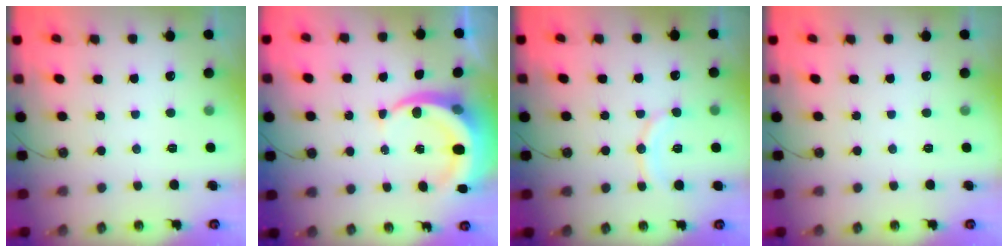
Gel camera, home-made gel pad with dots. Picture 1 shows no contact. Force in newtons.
{"total": 7.7, "press": 7.7, "slide": 1.1}
{"total": 9.7, "press": 9.5, "slide": 1.8}
{"total": 0.0}